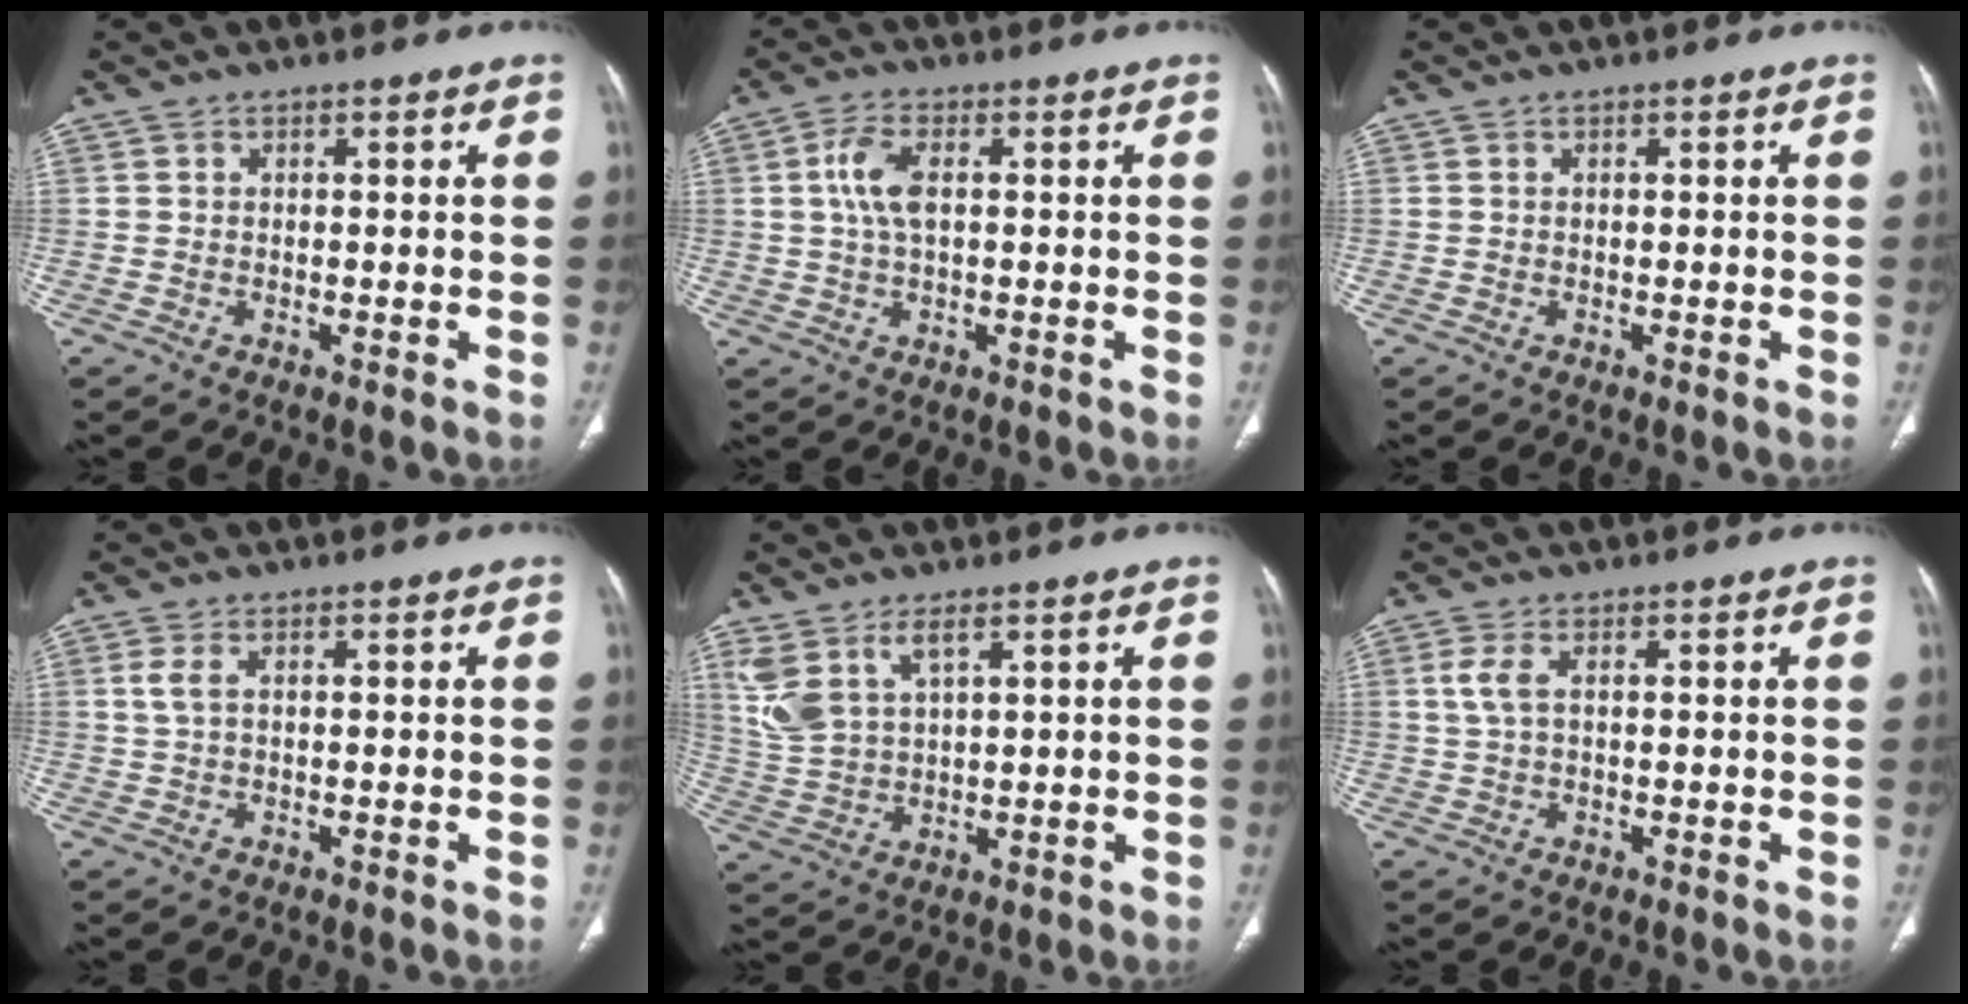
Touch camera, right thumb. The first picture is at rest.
{"total": 5.9, "force": [1.1, 2.7, 5.1], "torque": [-0.118, 0.007, 0.020]}
{"total": 0.0}
{"total": 2.2, "force": [0.7, 0.8, 1.9], "torque": [-0.058, 0.009, 0.021]}
{"total": 7.9, "force": [4.4, 3.2, 5.7], "torque": [-0.128, -0.013, 0.102]}
{"total": 3.1, "force": [0.8, 1.1, 2.8], "torque": [-0.081, 0.009, 0.022]}